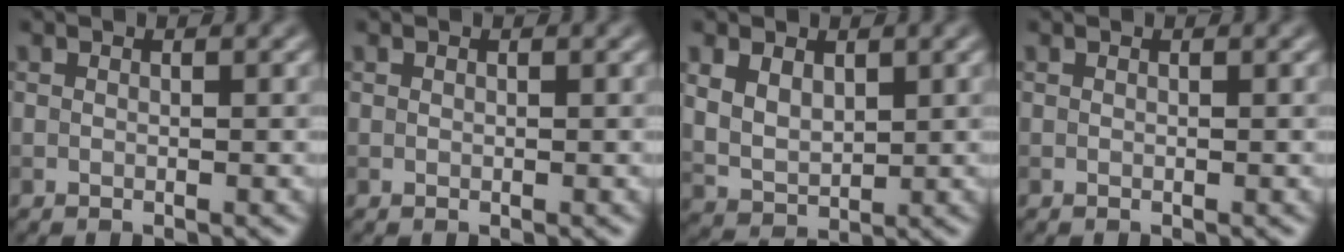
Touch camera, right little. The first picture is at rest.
{"total": 0.0}
{"total": 3.6, "force": [1.4, 2.5, 2.2], "torque": [-0.049, -0.007, 0.031]}
{"total": 0.0}